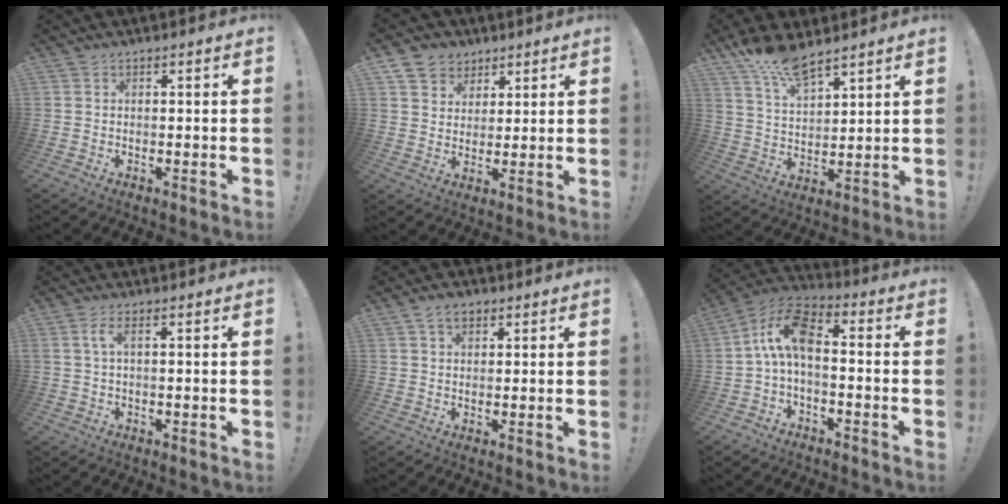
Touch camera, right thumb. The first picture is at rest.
{"total": 7.5, "force": [4.2, 6.1, 0.9], "torque": [-0.020, -0.026, 0.086]}
{"total": 11.2, "force": [9.4, 3.2, 5.2], "torque": [-0.104, -0.054, 0.176]}
{"total": 3.4, "force": [0.9, 0.8, 3.2], "torque": [-0.057, 0.000, 0.015]}
{"total": 4.5, "force": [2.4, 2.9, 2.5], "torque": [-0.043, -0.002, 0.043]}
{"total": 11.0, "force": [0.6, 5.6, 9.5], "torque": [-0.178, 0.016, 0.017]}